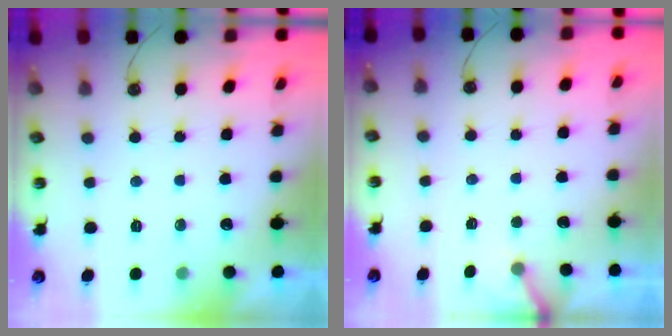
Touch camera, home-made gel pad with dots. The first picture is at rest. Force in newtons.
{"total": 3.9, "press": 3.9, "slide": 0.2}